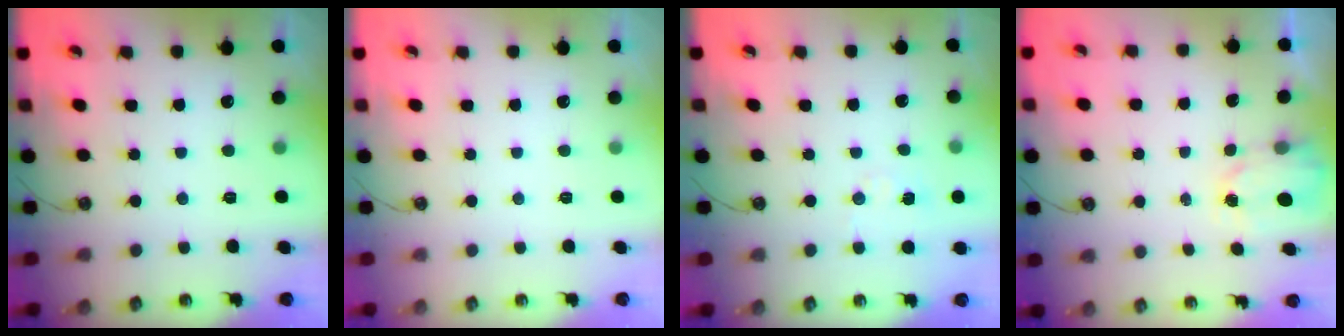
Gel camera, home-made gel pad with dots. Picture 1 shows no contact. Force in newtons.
{"total": 0.0}
{"total": 5.1, "press": 5.1, "slide": 0.5}
{"total": 1.6, "press": 1.6, "slide": 0.3}